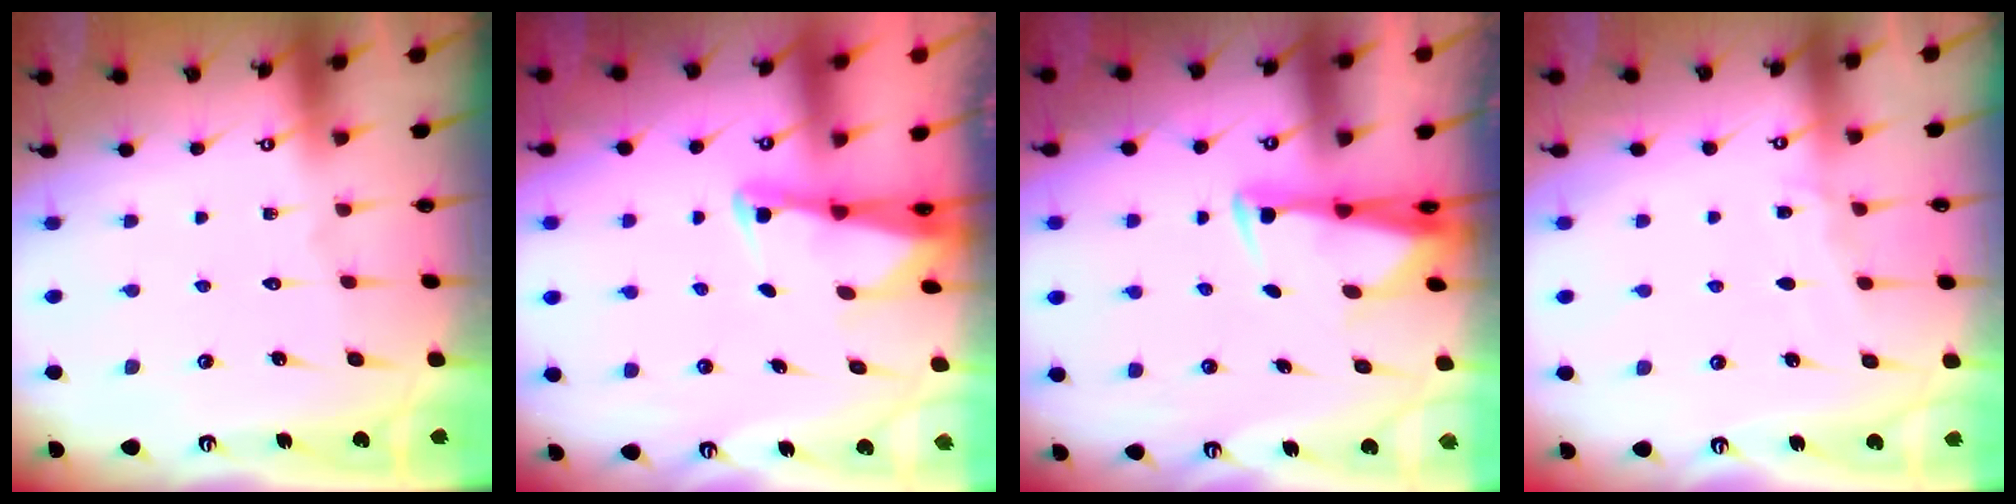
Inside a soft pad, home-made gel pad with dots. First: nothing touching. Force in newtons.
{"total": 2.4, "press": 2.4, "slide": 0.3}
{"total": 2.8, "press": 2.7, "slide": 0.9}
{"total": 4.3, "press": 4.2, "slide": 0.5}